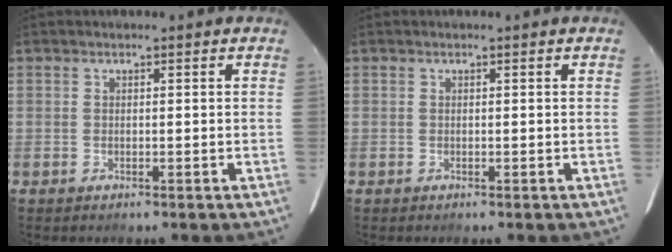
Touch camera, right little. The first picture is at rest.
{"total": 0.0}